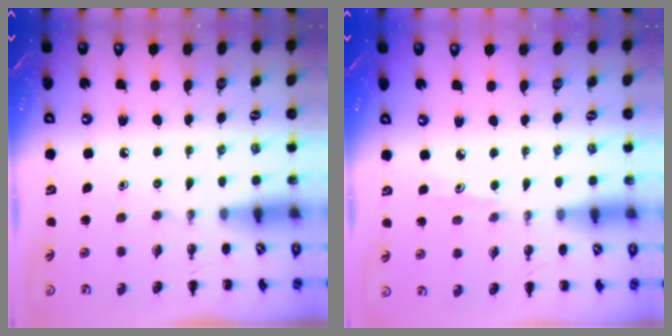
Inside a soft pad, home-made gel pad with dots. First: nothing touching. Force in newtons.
{"total": 2.5, "press": 2.4, "slide": 0.8}